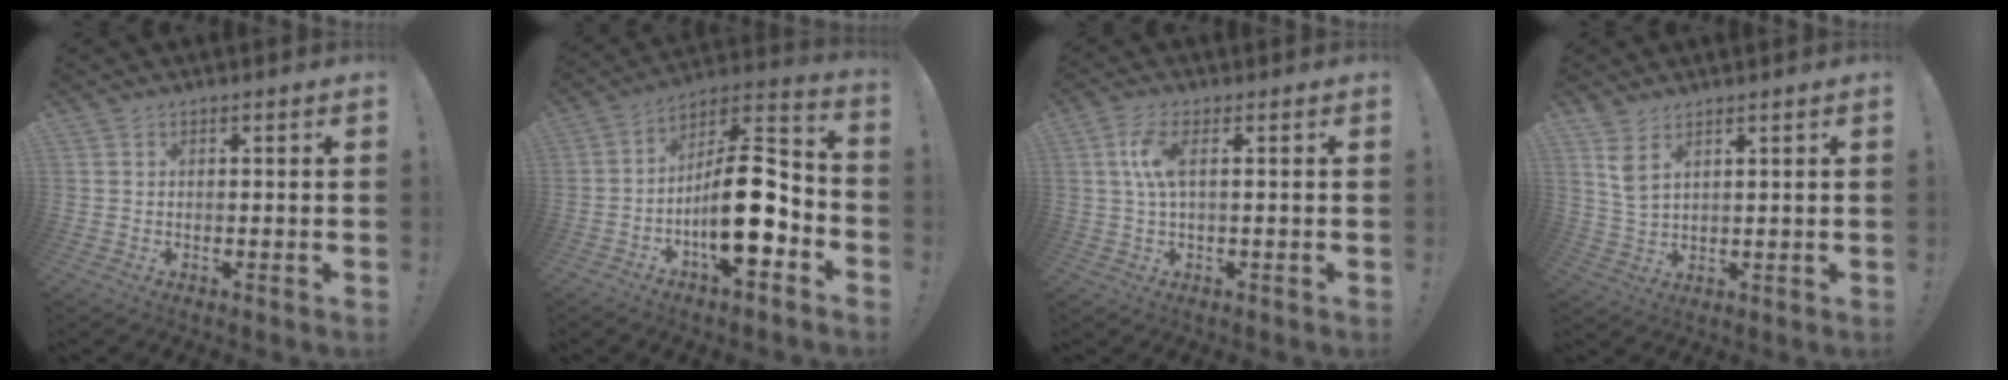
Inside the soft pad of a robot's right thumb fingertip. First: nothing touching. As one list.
[{"total": 19.4, "force": [-5.3, 7.1, 17.3], "torque": [-0.291, 0.028, -0.081]}, {"total": 6.5, "force": [1.0, 2.0, 6.1], "torque": [-0.117, -0.003, 0.017]}, {"total": 5.2, "force": [3.4, 1.8, 3.5], "torque": [-0.063, -0.019, 0.062]}]